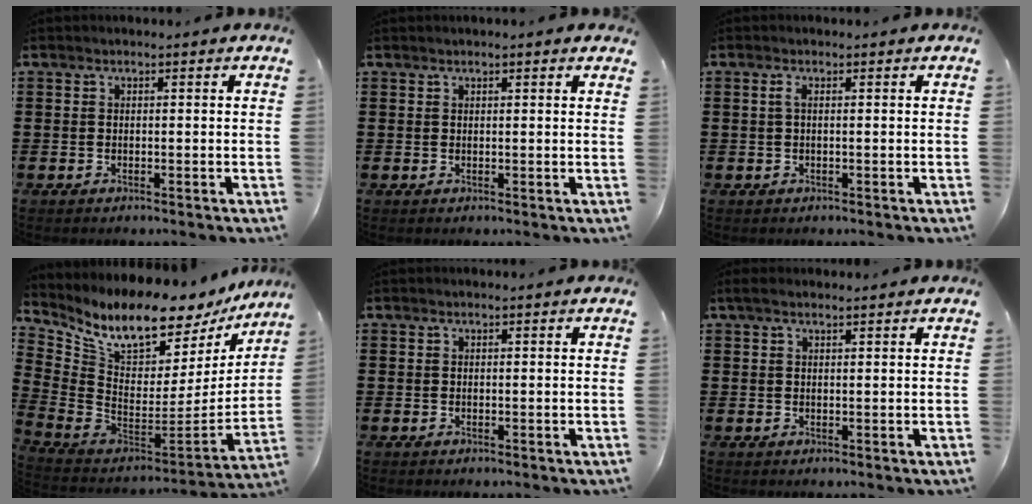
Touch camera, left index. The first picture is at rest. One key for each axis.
{"total": 0.8, "fx": 0.6, "fy": 0.0, "fz": 0.5, "tx": -0.011, "ty": 0.001, "tz": 0.012}
{"total": 1.2, "fx": 0.0, "fy": 0.3, "fz": 1.2, "tx": -0.024, "ty": 0.000, "tz": 0.000}
{"total": 9.9, "fx": 8.0, "fy": 2.9, "fz": 5.0, "tx": -0.117, "ty": -0.076, "tz": 0.135}
{"total": 0.0}
{"total": 1.3, "fx": 0.9, "fy": 0.2, "fz": 0.9, "tx": -0.019, "ty": 0.001, "tz": 0.016}